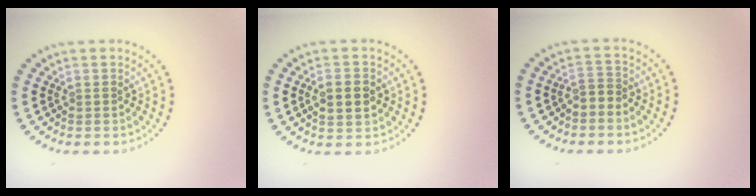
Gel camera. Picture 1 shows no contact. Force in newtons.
{"total": 2.8, "press": 2.8, "slide": 0.1}
{"total": 1.4, "press": 1.0, "slide": 1.0}